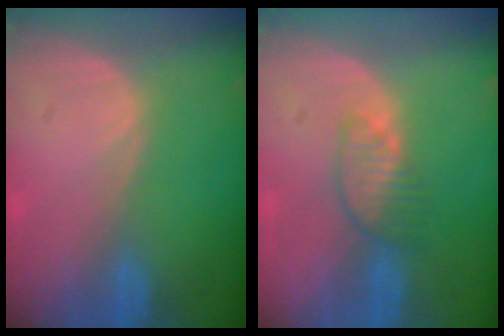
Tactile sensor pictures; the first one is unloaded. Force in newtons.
{"total": 3.5, "press": 3.4, "slide": 0.9}